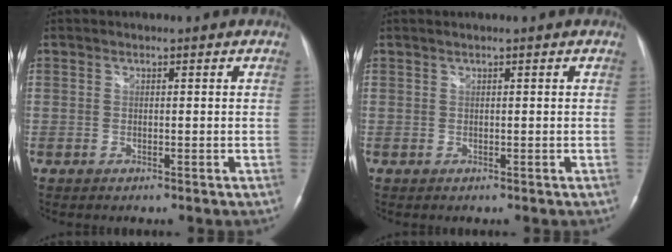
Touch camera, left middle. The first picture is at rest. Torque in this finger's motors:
{"motor_torque": [0.15, 0.13, -0.01, 0.00]}